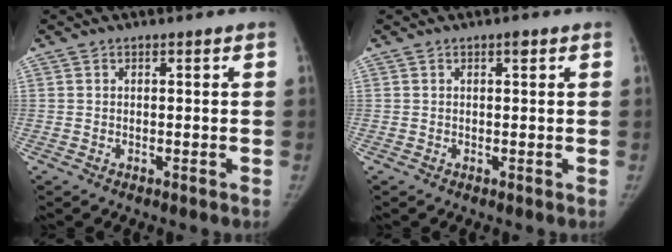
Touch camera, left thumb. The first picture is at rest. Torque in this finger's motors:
{"motor_torque": [0.26, 0.12, 0.20, -0.11, 0.04]}